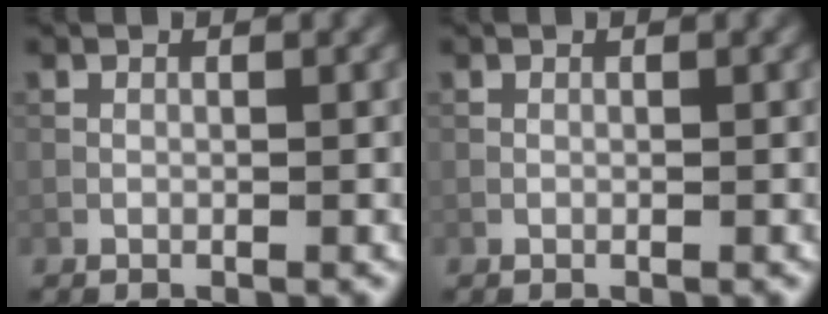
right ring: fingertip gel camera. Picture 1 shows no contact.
{"total": 0.0}